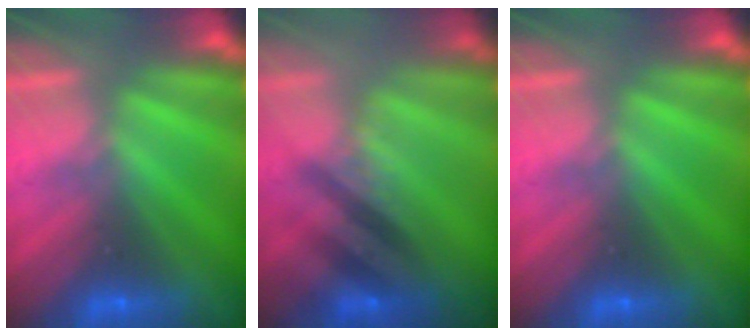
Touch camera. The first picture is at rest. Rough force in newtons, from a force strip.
{"total": 2.5}
{"total": 0.0}